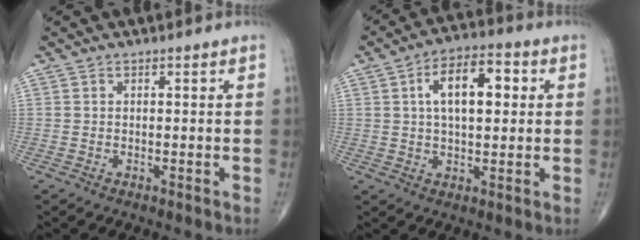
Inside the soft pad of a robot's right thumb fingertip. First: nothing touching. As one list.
[{"total": 11.1, "force": [2.4, 5.5, 9.3], "torque": [-0.137, 0.016, 0.034]}]